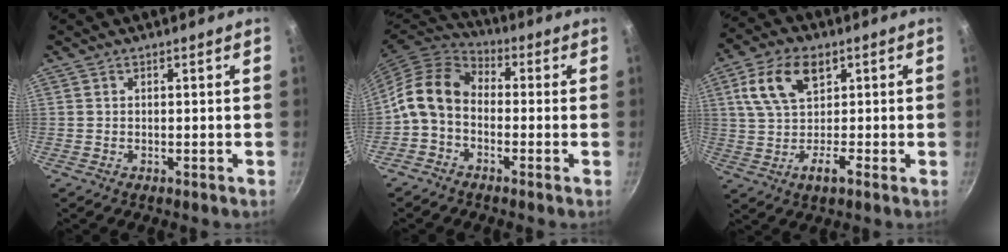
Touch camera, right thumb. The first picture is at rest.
{"total": 10.0, "force": [-1.9, 7.1, 6.8], "torque": [-0.120, 0.043, -0.058]}
{"total": 10.8, "force": [2.4, 6.9, 7.9], "torque": [-0.126, 0.011, 0.031]}